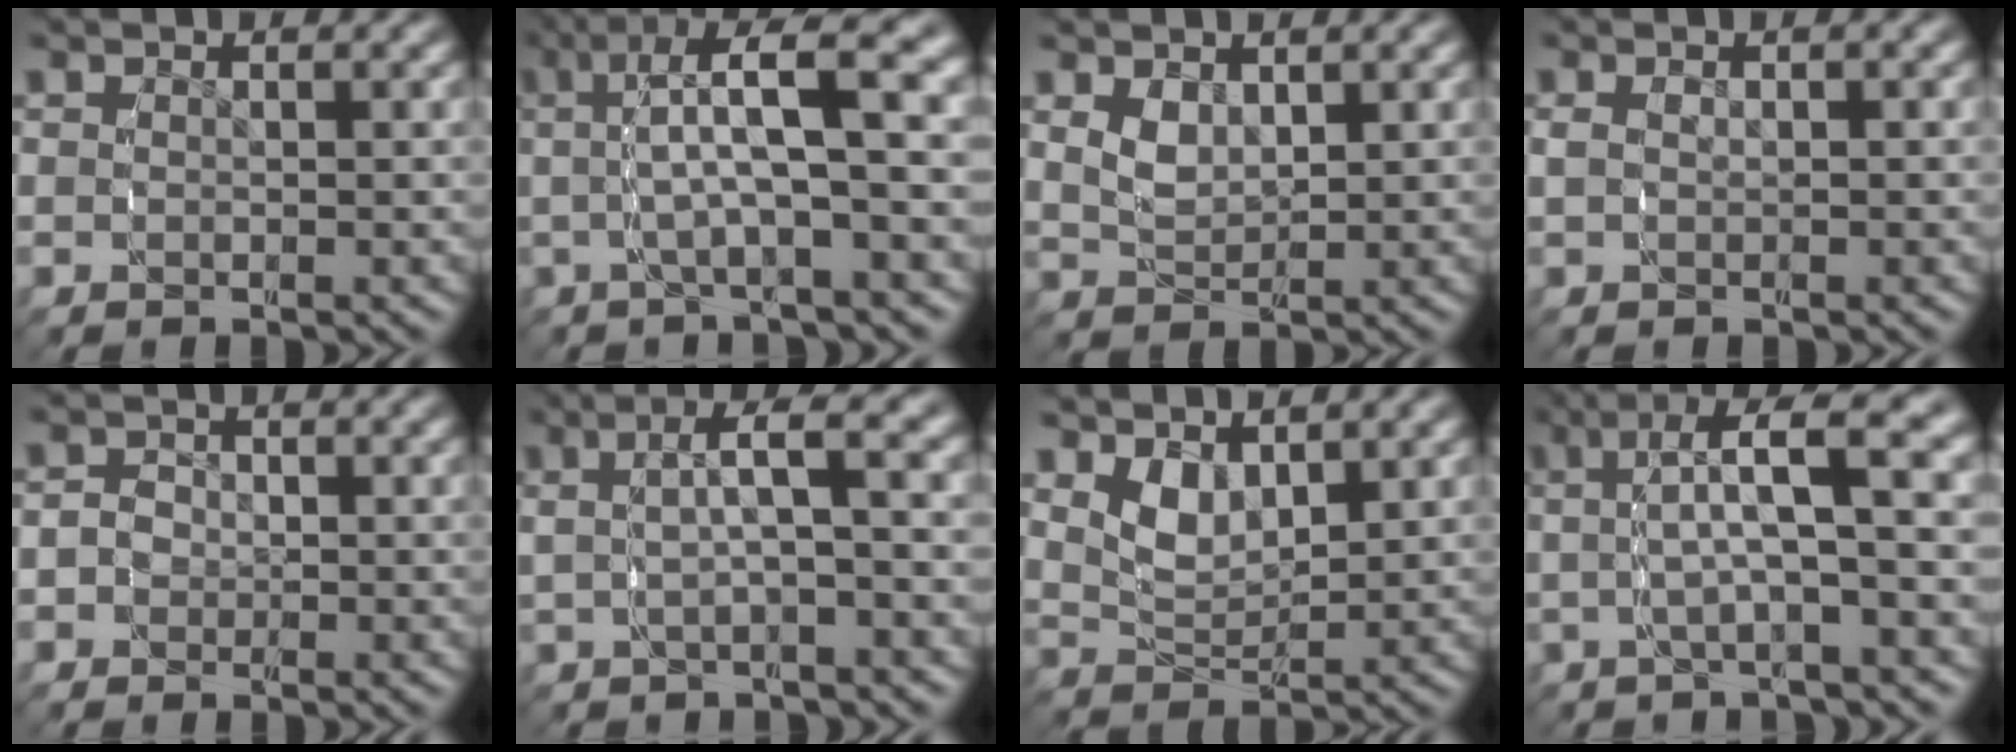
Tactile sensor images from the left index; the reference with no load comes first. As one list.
[{"total": 7.1, "force": [1.5, 2.2, 6.5], "torque": [-0.106, 0.026, 0.008]}, {"total": 2.3, "force": [0.7, 1.6, 1.5], "torque": [-0.041, -0.011, 0.017]}, {"total": 1.8, "force": [-0.3, 1.2, 1.3], "torque": [-0.033, -0.006, -0.001]}, {"total": 3.9, "force": [-0.9, 3.6, 1.2], "torque": [-0.048, -0.016, -0.020]}, {"total": 4.3, "force": [0.5, 1.2, 4.1], "torque": [-0.061, 0.025, -0.001]}, {"total": 4.1, "force": [1.6, 2.7, 2.6], "torque": [-0.060, -0.010, 0.026]}, {"total": 6.2, "force": [1.5, 1.6, 5.8], "torque": [-0.091, 0.026, 0.007]}]